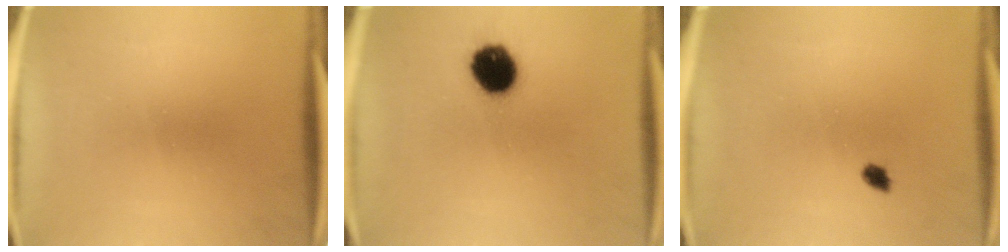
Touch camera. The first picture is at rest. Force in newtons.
{"total": 10.8}
{"total": 1.5}